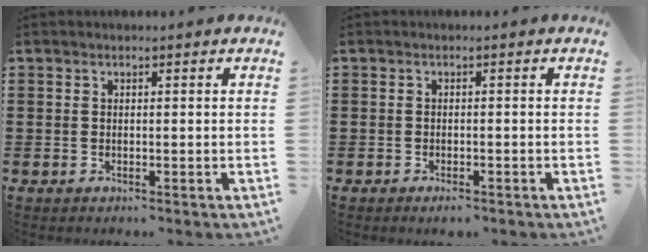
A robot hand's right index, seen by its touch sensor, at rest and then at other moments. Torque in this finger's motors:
{"motor_torque": [0.19, 0.43, 0.15, 0.04]}